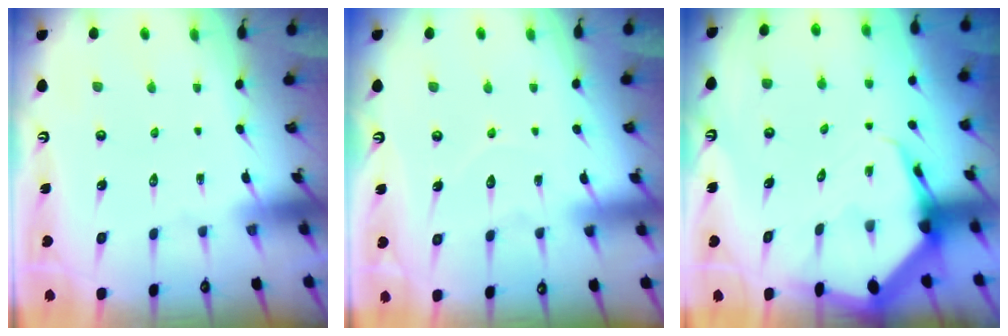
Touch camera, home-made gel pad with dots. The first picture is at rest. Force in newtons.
{"total": 5.5, "press": 5.4, "slide": 0.5}
{"total": 7.1, "press": 7.1, "slide": 0.9}